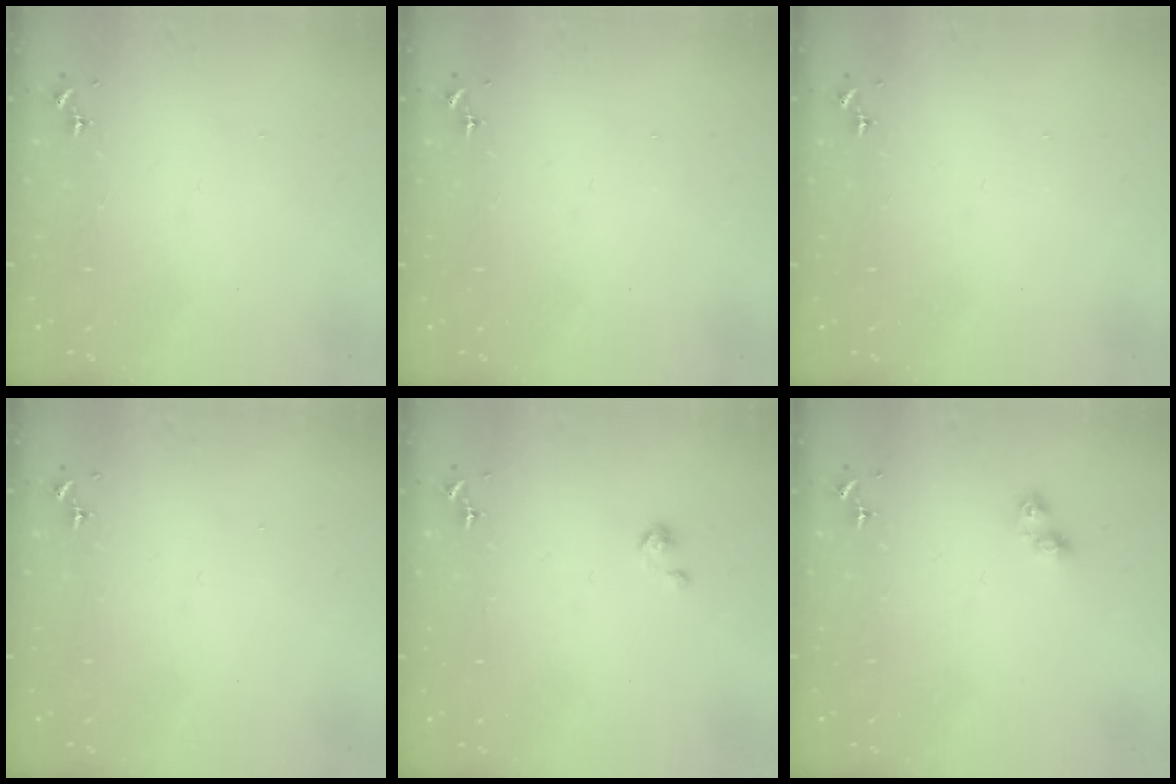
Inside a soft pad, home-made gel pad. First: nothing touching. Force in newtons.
{"total": 0.0}
{"total": 0.0}
{"total": 0.0}
{"total": 2.2, "press": 2.2, "slide": 0.2}
{"total": 5.1, "press": 5.1, "slide": 0.2}